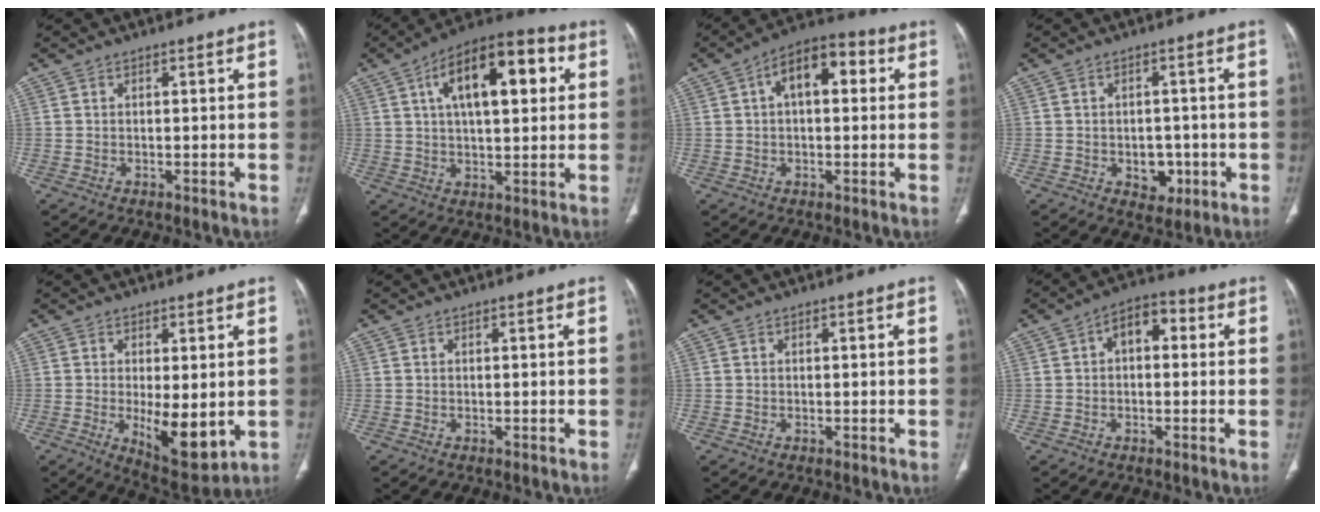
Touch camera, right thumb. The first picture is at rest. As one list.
[{"total": 17.6, "force": [5.3, 7.9, 14.8], "torque": [-0.205, 0.017, 0.075]}, {"total": 10.5, "force": [2.6, 5.6, 8.5], "torque": [-0.117, 0.031, 0.030]}, {"total": 5.2, "force": [-1.4, 4.0, 3.1], "torque": [-0.015, 0.008, -0.010]}, {"total": 10.2, "force": [-1.2, 4.1, 9.2], "torque": [-0.130, -0.029, -0.005]}, {"total": 0.0}, {"total": 0.0}, {"total": 6.6, "force": [1.0, 4.1, 5.1], "torque": [-0.055, 0.022, 0.004]}]